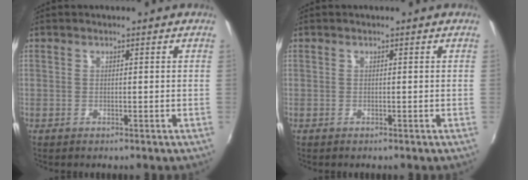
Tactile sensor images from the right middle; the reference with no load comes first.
{"total": 0.0}